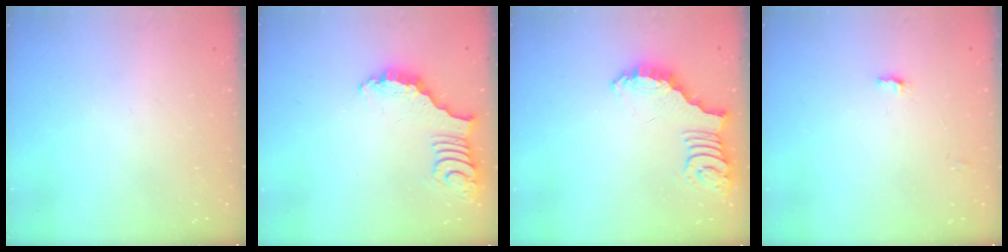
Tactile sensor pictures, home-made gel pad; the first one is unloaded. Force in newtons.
{"total": 3.2, "press": 3.1, "slide": 0.6}
{"total": 2.5, "press": 2.5, "slide": 0.5}
{"total": 2.9, "press": 2.9, "slide": 0.1}